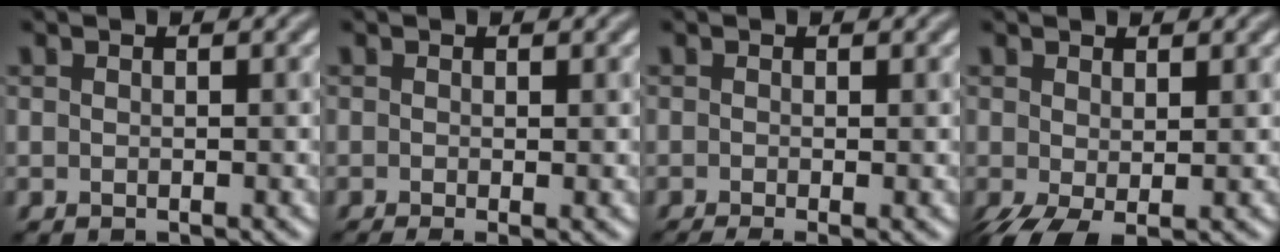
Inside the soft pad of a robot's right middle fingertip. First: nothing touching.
{"total": 2.2, "force": [-0.6, 0.6, 2.0], "torque": [-0.031, -0.011, -0.011]}
{"total": 3.1, "force": [-1.3, 0.9, 2.6], "torque": [-0.034, -0.013, -0.021]}
{"total": 3.1, "force": [-0.7, 1.5, 2.6], "torque": [-0.064, -0.009, -0.011]}